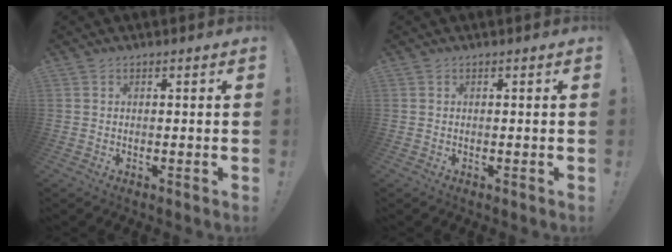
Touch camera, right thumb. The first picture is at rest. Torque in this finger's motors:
{"motor_torque": [0.00, 0.00, 0.00, 0.00, 0.00]}